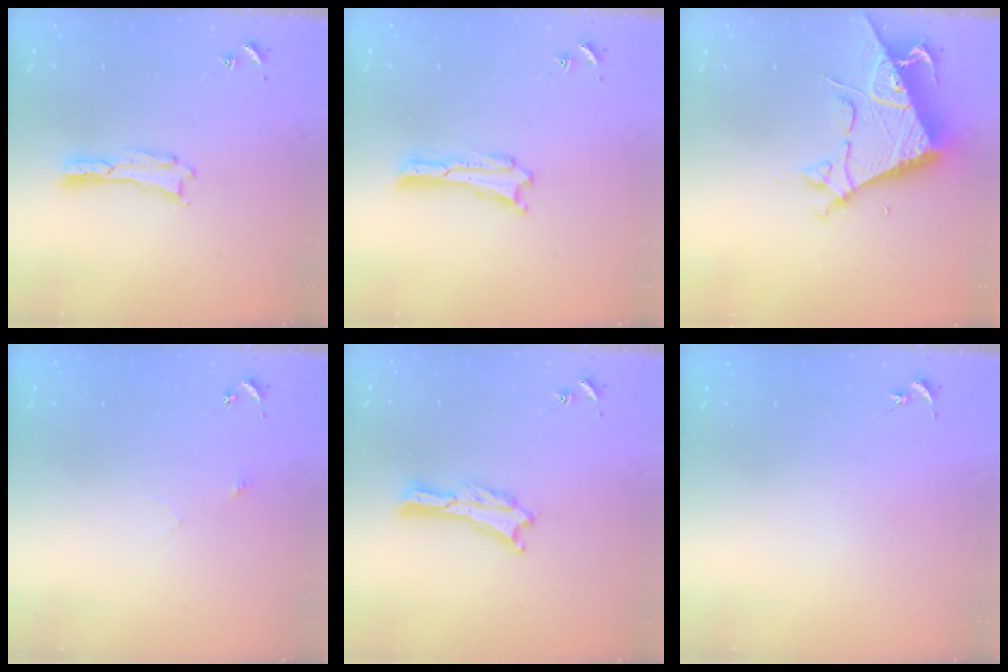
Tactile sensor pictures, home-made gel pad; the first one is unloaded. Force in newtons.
{"total": 0.0}
{"total": 8.5, "press": 8.4, "slide": 0.9}
{"total": 2.5, "press": 2.5, "slide": 0.2}
{"total": 0.6, "press": 0.6, "slide": 0.2}
{"total": 0.0}